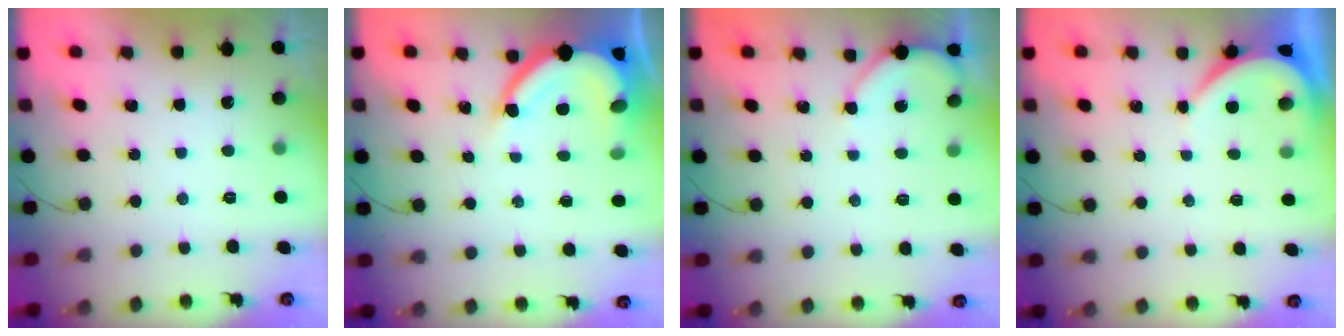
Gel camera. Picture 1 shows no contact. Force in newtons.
{"total": 11.6, "press": 11.5, "slide": 1.5}
{"total": 3.5, "press": 3.5, "slide": 0.4}
{"total": 3.9, "press": 3.8, "slide": 0.5}